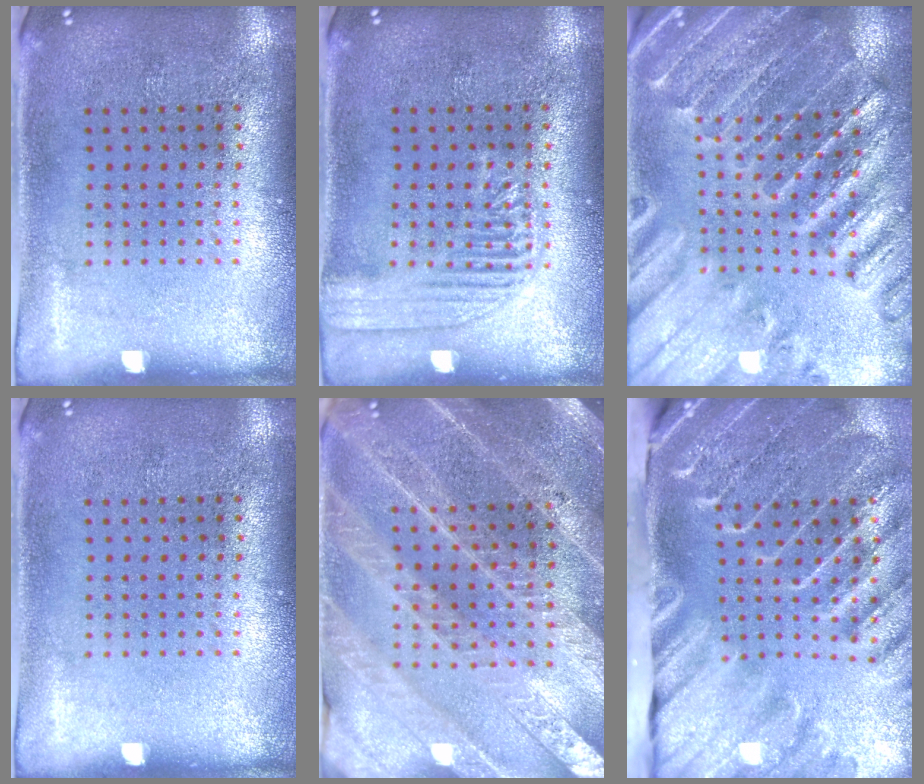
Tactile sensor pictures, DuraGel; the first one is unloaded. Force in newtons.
{"total": 2.3, "press": 2.3, "slide": 0.4}
{"total": 2.8, "press": 2.8, "slide": 0.4}
{"total": 0.0}
{"total": 3.7, "press": 3.4, "slide": 1.3}
{"total": 4.5, "press": 3.4, "slide": 2.8}